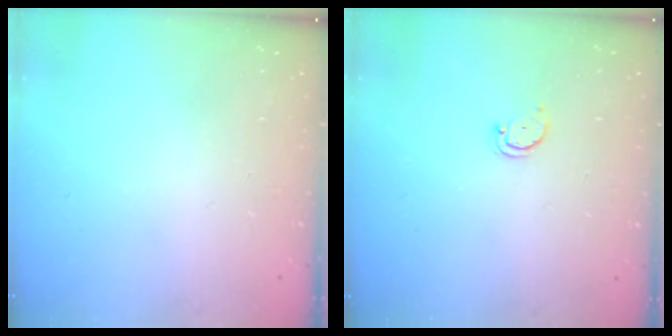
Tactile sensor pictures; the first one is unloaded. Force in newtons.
{"total": 2.5, "press": 2.4, "slide": 0.4}